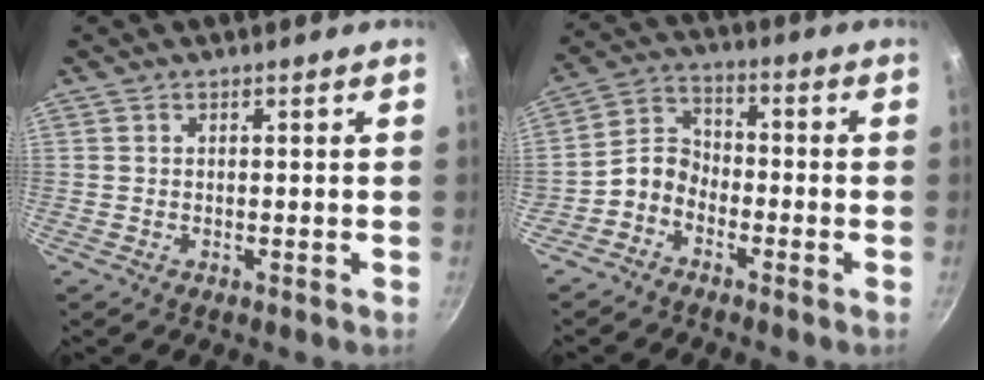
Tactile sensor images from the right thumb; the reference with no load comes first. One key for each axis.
{"total": 5.1, "fx": -2.8, "fy": 3.8, "fz": 1.8, "tx": -0.017, "ty": 0.040, "tz": -0.070}